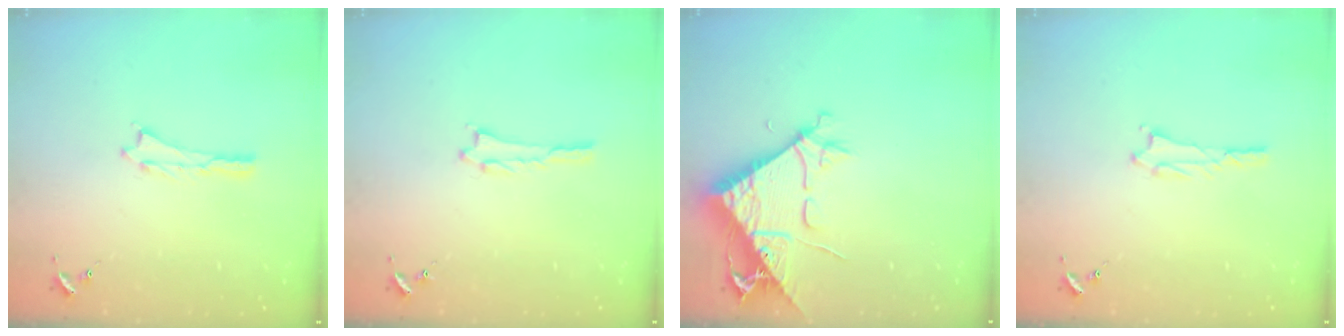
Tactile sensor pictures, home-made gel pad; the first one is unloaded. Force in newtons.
{"total": 0.0}
{"total": 8.7, "press": 8.6, "slide": 1.0}
{"total": 1.0, "press": 1.0, "slide": 0.1}